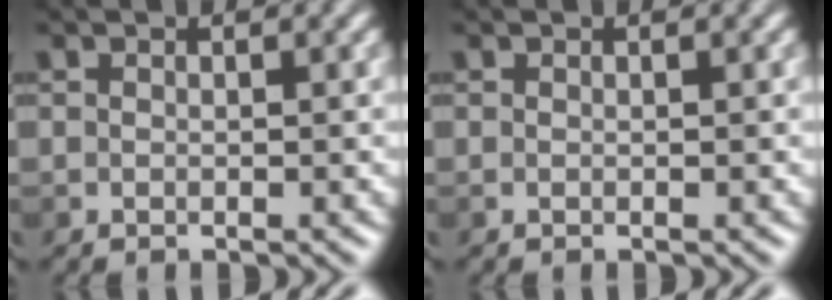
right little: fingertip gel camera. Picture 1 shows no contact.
{"total": 0.0}